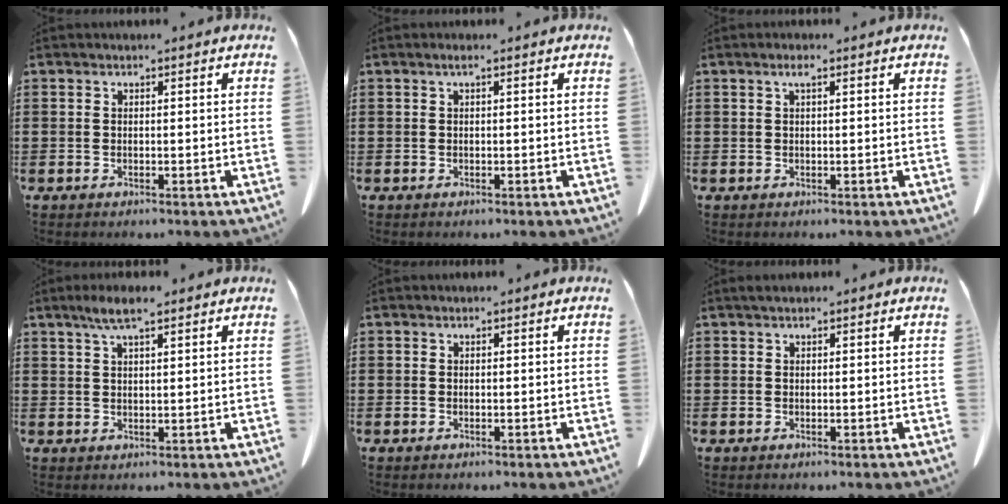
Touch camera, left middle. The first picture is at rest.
{"total": 0.7, "force": [0.0, 0.0, 0.7], "torque": [-0.012, -0.002, 0.000]}
{"total": 1.3, "force": [0.5, 0.3, 1.2], "torque": [-0.025, 0.005, 0.008]}
{"total": 4.0, "force": [2.5, 0.7, 3.0], "torque": [-0.063, 0.006, 0.043]}
{"total": 0.0}
{"total": 0.6, "force": [0.4, 0.1, 0.4], "torque": [-0.009, 0.002, 0.007]}